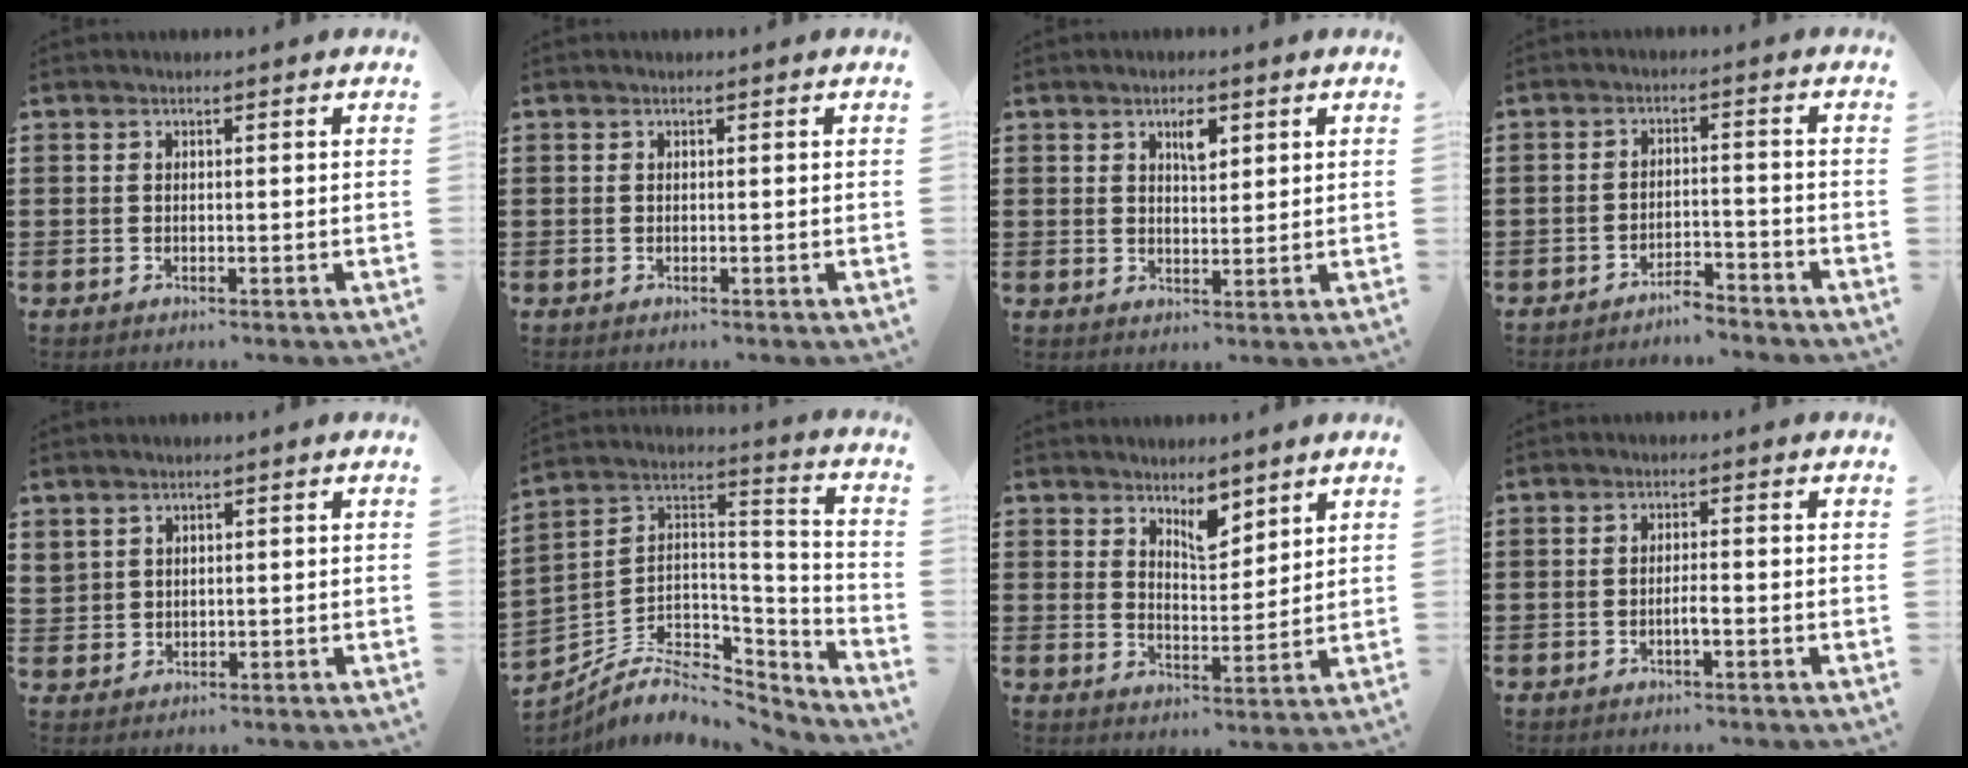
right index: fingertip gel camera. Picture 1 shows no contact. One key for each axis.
{"total": 0.0}
{"total": 3.3, "fx": 1.8, "fy": 1.4, "fz": 2.5, "tx": -0.038, "ty": 0.000, "tz": 0.027}
{"total": 3.5, "fx": -3.4, "fy": 0.0, "fz": 0.4, "tx": -0.014, "ty": -0.001, "tz": -0.072}
{"total": 2.0, "fx": 1.7, "fy": 1.0, "fz": 0.2, "tx": -0.010, "ty": 0.003, "tz": 0.034}
{"total": 7.1, "fx": -5.2, "fy": 4.0, "fz": 2.8, "tx": -0.066, "ty": -0.005, "tz": -0.098}
{"total": 4.5, "fx": 3.6, "fy": 1.5, "fz": 2.3, "tx": -0.036, "ty": -0.009, "tz": 0.061}
{"total": 1.9, "fx": -0.7, "fy": 0.1, "fz": 1.7, "tx": -0.032, "ty": -0.001, "tz": -0.013}